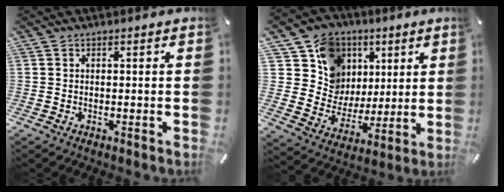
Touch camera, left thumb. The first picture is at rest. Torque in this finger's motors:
{"motor_torque": [0.45, 0.16, 0.29, 0.03, 0.00]}